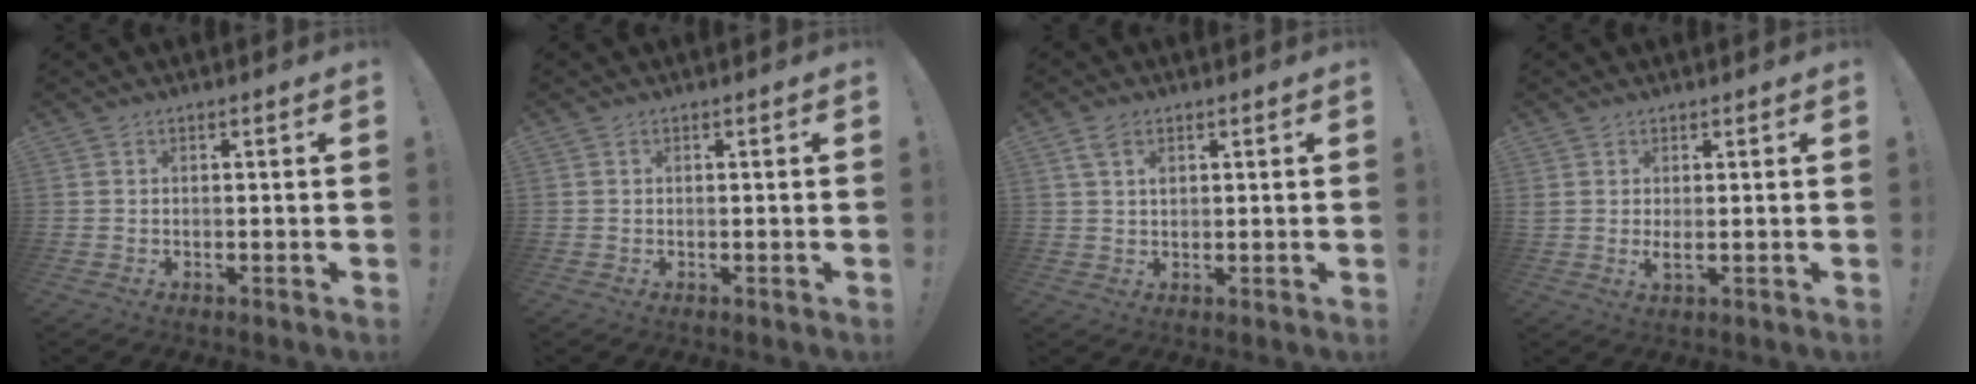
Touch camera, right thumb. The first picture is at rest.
{"total": 0.0}
{"total": 2.9, "force": [1.4, 1.9, 1.7], "torque": [-0.024, -0.002, 0.023]}
{"total": 2.7, "force": [1.0, 0.4, 2.4], "torque": [-0.034, -0.009, 0.016]}